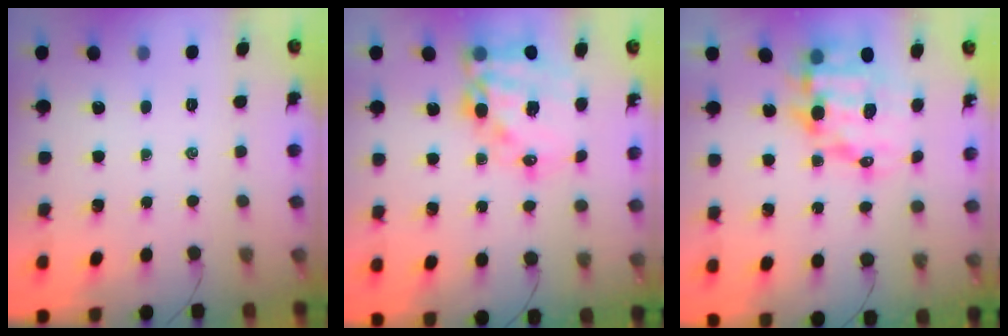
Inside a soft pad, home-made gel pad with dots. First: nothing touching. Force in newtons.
{"total": 17.9, "press": 17.5, "slide": 4.1}
{"total": 13.9, "press": 13.5, "slide": 3.0}